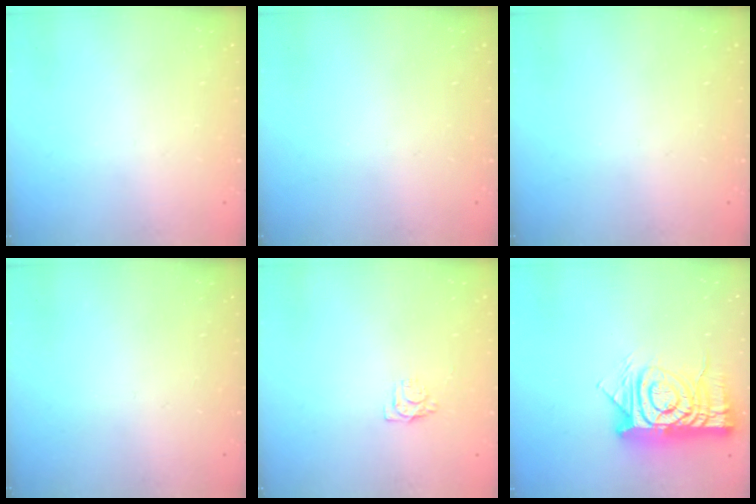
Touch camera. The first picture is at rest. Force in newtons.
{"total": 0.0}
{"total": 0.0}
{"total": 0.0}
{"total": 4.7, "press": 4.6, "slide": 0.7}
{"total": 16.8, "press": 16.8, "slide": 1.7}